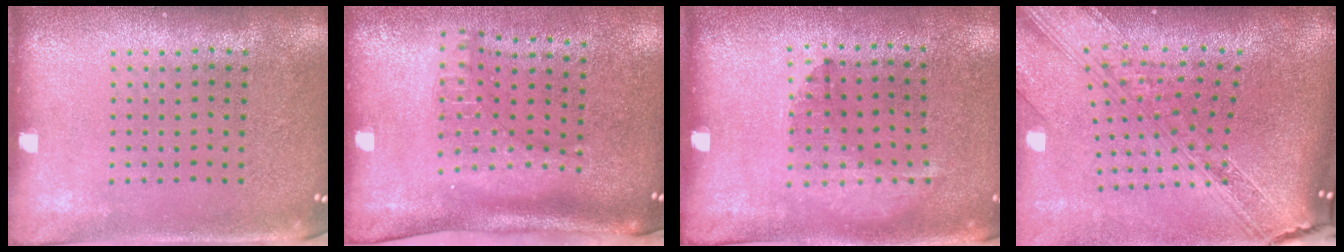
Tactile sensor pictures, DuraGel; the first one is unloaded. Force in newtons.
{"total": 2.2, "press": 1.6, "slide": 1.5}
{"total": 1.3, "press": 0.9, "slide": 1.0}
{"total": 4.0, "press": 2.9, "slide": 2.7}